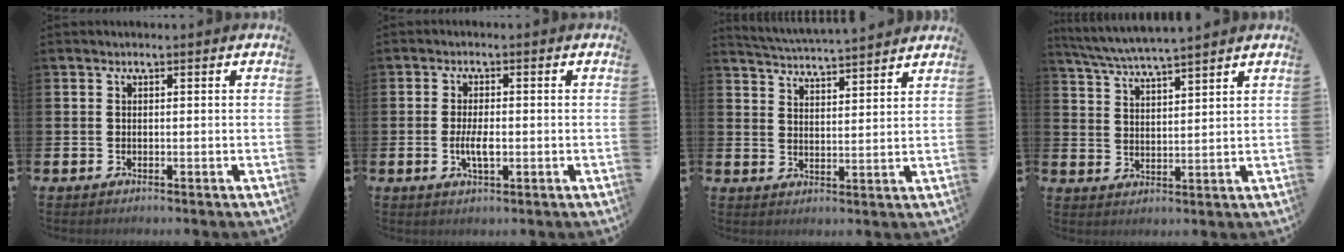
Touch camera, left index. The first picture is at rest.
{"total": 3.2, "force": [-0.5, 1.3, 2.9], "torque": [-0.047, 0.000, -0.010]}
{"total": 4.9, "force": [4.9, -0.2, 0.3], "torque": [-0.027, -0.032, 0.086]}
{"total": 5.3, "force": [5.2, -0.4, 1.2], "torque": [-0.043, -0.026, 0.091]}